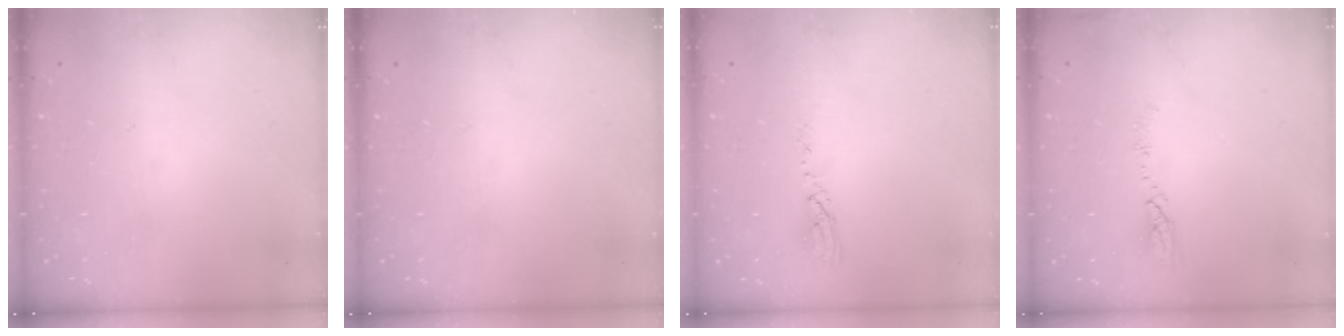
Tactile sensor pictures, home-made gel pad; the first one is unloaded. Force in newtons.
{"total": 0.0}
{"total": 3.8, "press": 3.8, "slide": 0.2}
{"total": 5.3, "press": 5.3, "slide": 0.3}